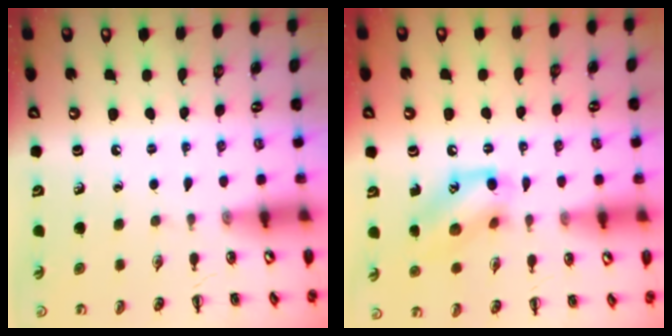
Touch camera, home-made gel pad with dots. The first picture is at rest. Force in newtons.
{"total": 13.2, "press": 13.1, "slide": 1.2}